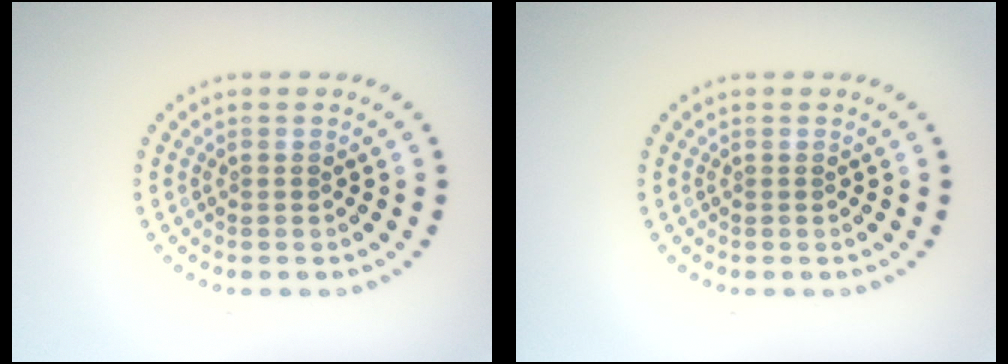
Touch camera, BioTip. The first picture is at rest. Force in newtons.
{"total": 0.0}